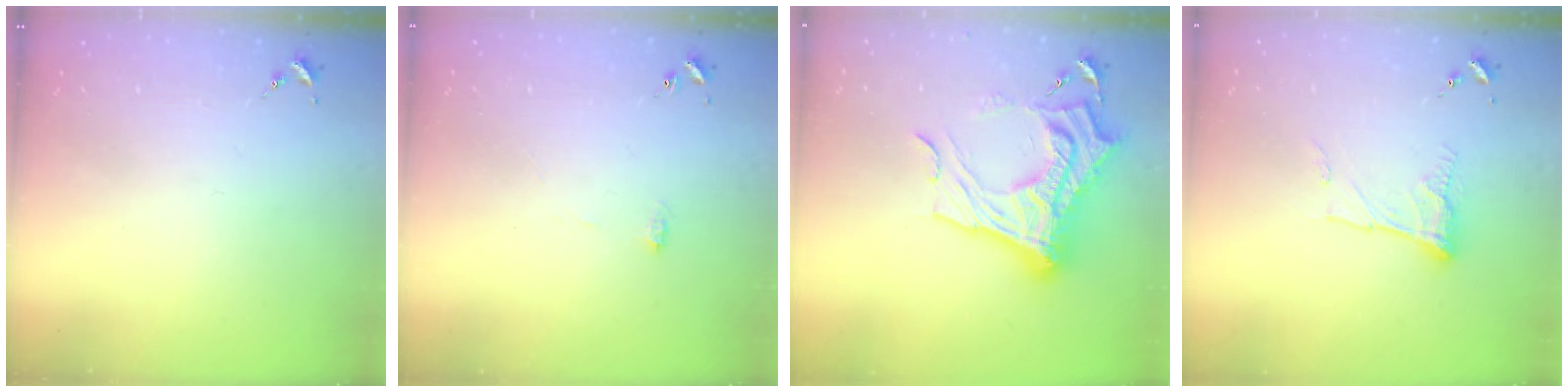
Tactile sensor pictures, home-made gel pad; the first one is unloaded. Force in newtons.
{"total": 4.4, "press": 4.4, "slide": 0.4}
{"total": 23.9, "press": 23.8, "slide": 2.1}
{"total": 10.7, "press": 10.7, "slide": 0.6}